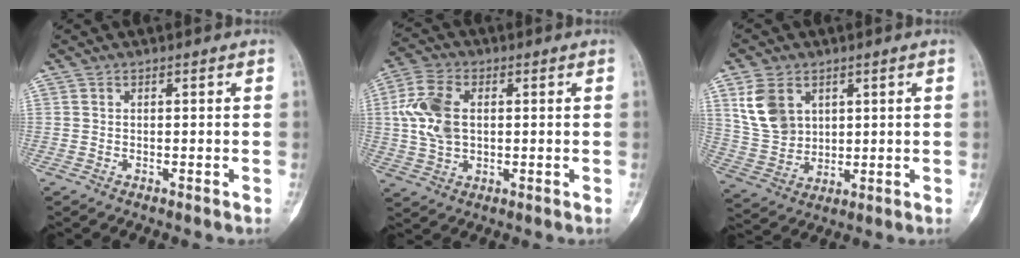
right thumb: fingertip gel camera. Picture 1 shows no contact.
{"total": 10.4, "force": [1.4, 6.6, 7.9], "torque": [-0.169, 0.009, 0.029]}
{"total": 10.0, "force": [4.2, 7.3, 5.3], "torque": [-0.086, -0.014, 0.100]}